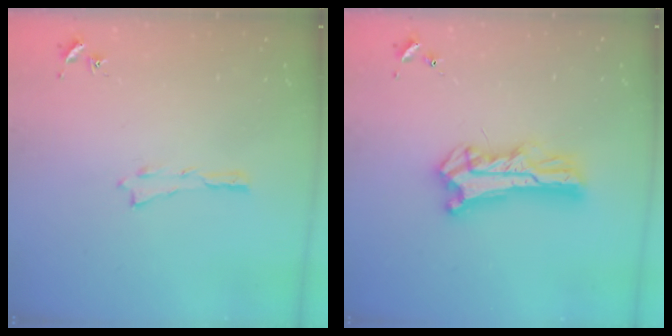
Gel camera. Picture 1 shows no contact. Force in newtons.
{"total": 9.5, "press": 9.5, "slide": 0.8}